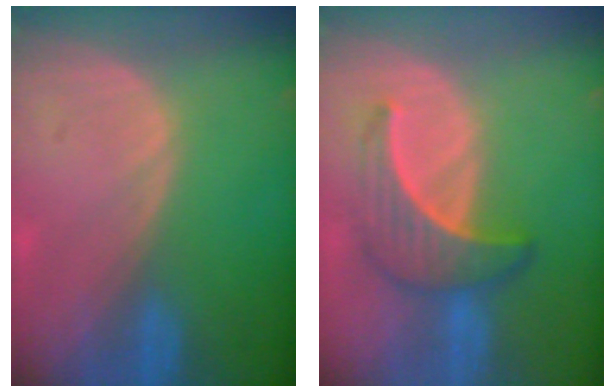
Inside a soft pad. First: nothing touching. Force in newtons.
{"total": 6.6, "press": 6.3, "slide": 2.2}